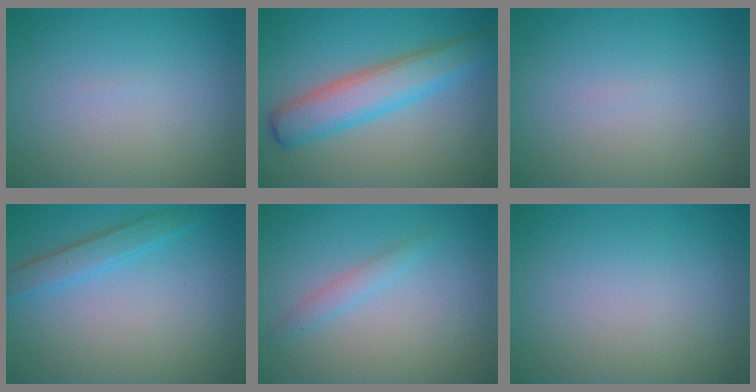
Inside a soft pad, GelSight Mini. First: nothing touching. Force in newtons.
{"total": 5.5, "press": 5.5, "slide": 0.1}
{"total": 0.0}
{"total": 2.2, "press": 2.2, "slide": 0.1}
{"total": 1.4, "press": 1.4, "slide": 0.1}
{"total": 0.0}